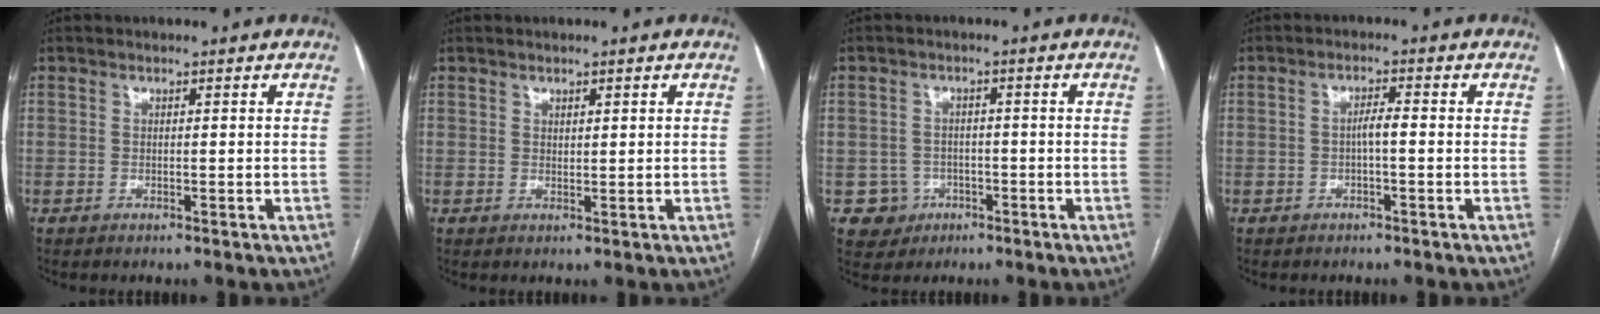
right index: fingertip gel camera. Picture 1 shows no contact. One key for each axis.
{"total": 0.9, "fx": 0.6, "fy": 0.4, "fz": 0.6, "tx": -0.008, "ty": -0.002, "tz": 0.011}
{"total": 4.4, "fx": -1.4, "fy": 4.1, "fz": -0.2, "tx": 0.014, "ty": 0.015, "tz": -0.016}
{"total": 2.2, "fx": -0.4, "fy": 0.3, "fz": 2.1, "tx": -0.035, "ty": 0.005, "tz": -0.008}